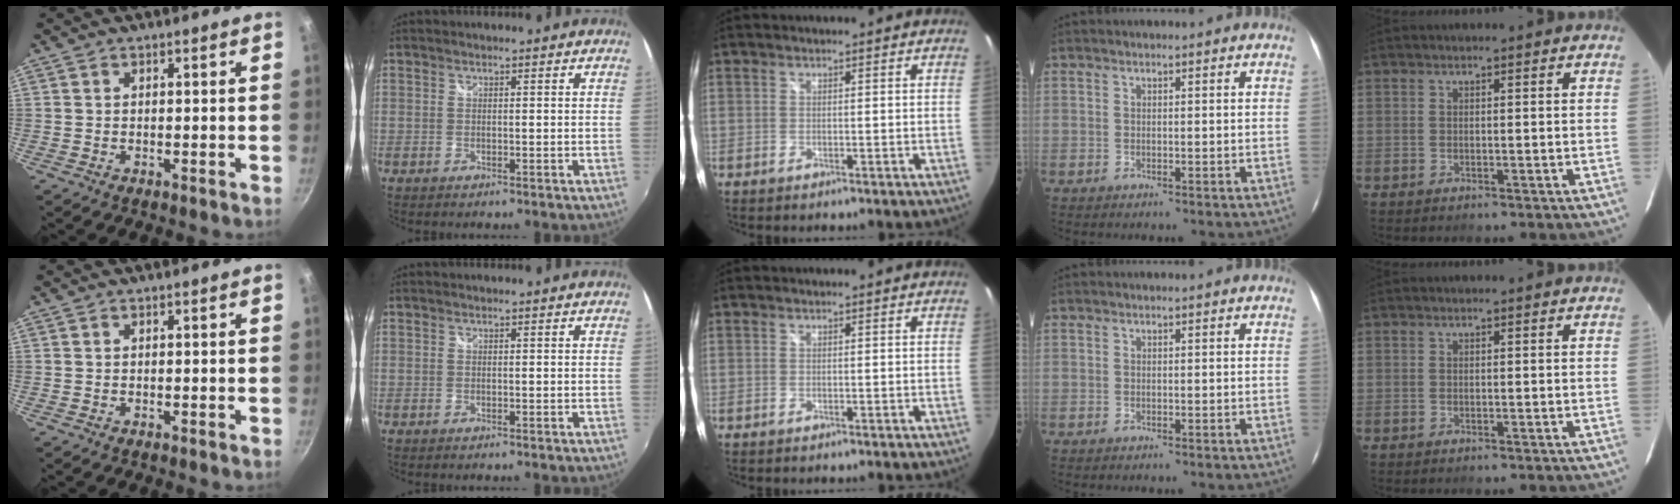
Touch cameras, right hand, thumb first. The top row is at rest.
{}